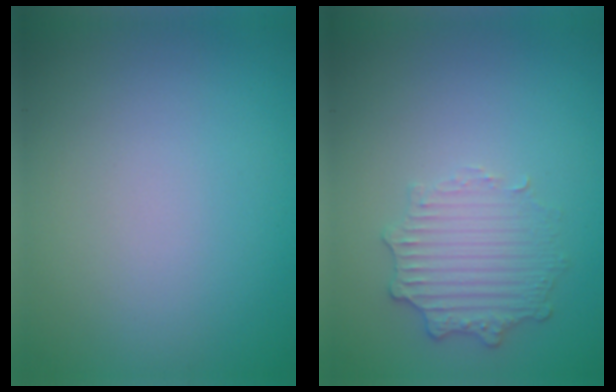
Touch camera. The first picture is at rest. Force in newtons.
{"total": 2.5, "press": 2.3, "slide": 1.0}